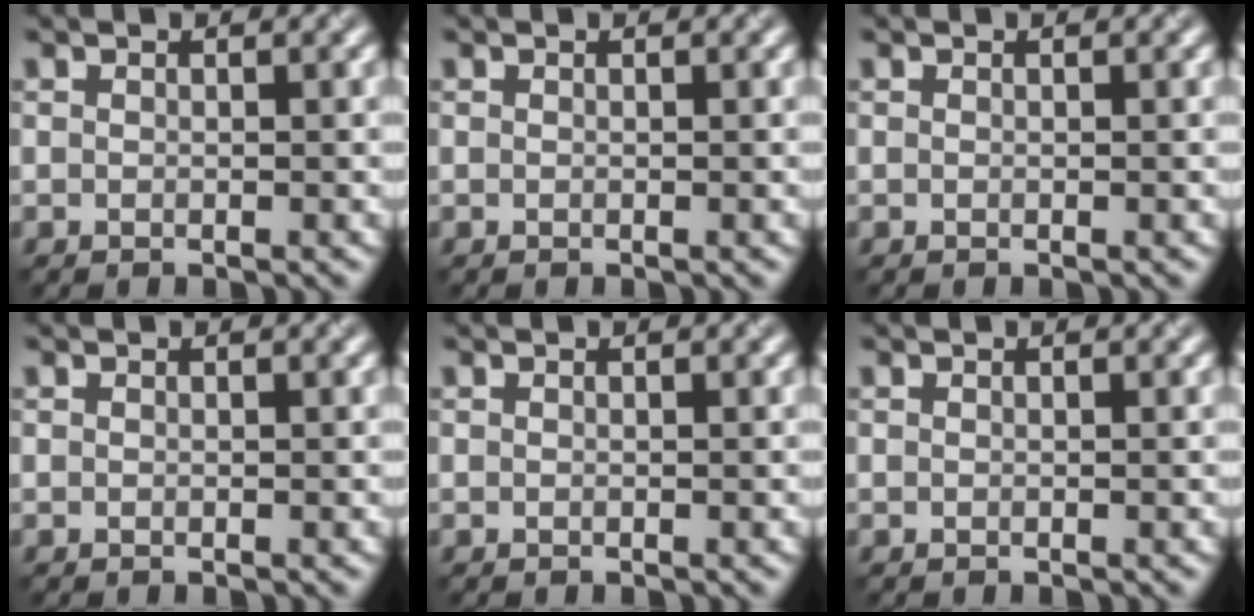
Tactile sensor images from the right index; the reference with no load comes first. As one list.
[{"total": 0.0}, {"total": 0.0}, {"total": 0.0}, {"total": 0.0}, {"total": 0.0}]